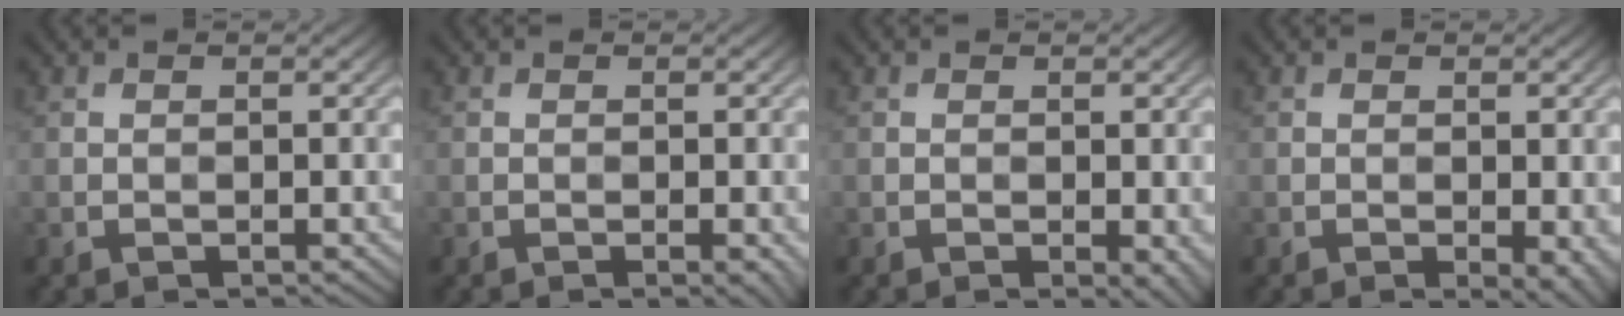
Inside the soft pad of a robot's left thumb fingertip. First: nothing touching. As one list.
[{"total": 1.1, "force": [-0.3, 0.1, 1.0], "torque": [-0.016, -0.005, -0.005]}, {"total": 1.7, "force": [-0.4, 0.7, 1.5], "torque": [-0.020, -0.007, -0.002]}, {"total": 2.5, "force": [-0.7, 1.0, 2.2], "torque": [-0.029, -0.007, -0.006]}]